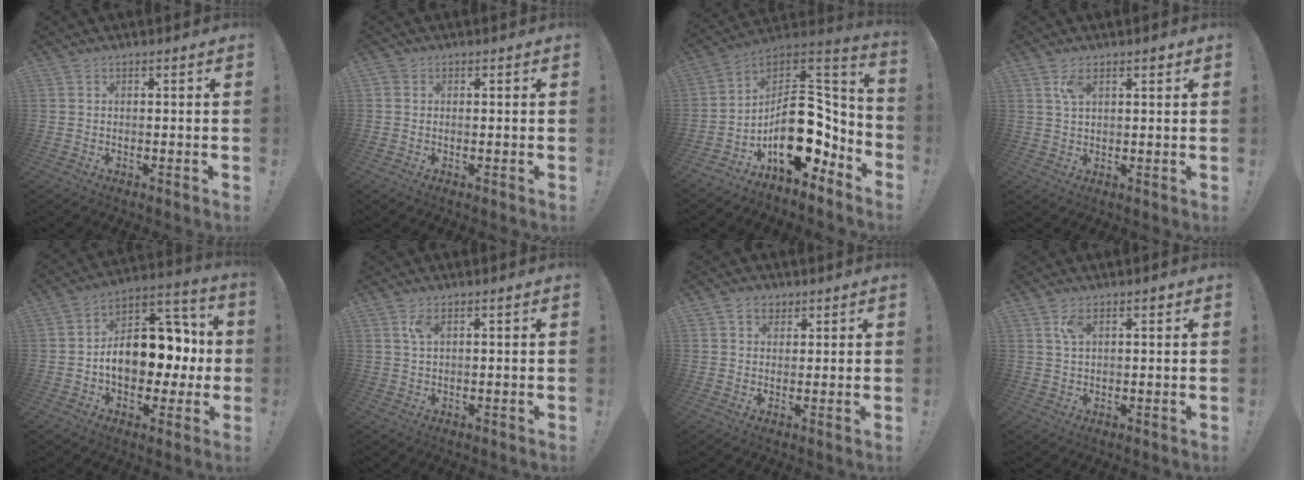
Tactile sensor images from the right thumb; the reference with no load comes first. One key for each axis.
{"total": 0.7, "fx": 0.1, "fy": 0.6, "fz": 0.2, "tx": -0.008, "ty": 0.004, "tz": 0.002}
{"total": 20.8, "fx": -4.2, "fy": 12.9, "fz": 15.8, "tx": -0.218, "ty": 0.010, "tz": -0.058}
{"total": 4.4, "fx": 2.2, "fy": 1.8, "fz": 3.4, "tx": -0.046, "ty": -0.008, "tz": 0.033}
{"total": 16.7, "fx": -1.5, "fy": 11.5, "fz": 12.1, "tx": -0.181, "ty": 0.021, "tz": -0.018}
{"total": 3.2, "fx": 1.4, "fy": 1.1, "fz": 2.7, "tx": -0.041, "ty": -0.003, "tz": 0.021}
{"total": 4.4, "fx": 2.6, "fy": 3.3, "fz": 1.3, "tx": -0.014, "ty": -0.008, "tz": 0.046}
{"total": 4.0, "fx": 1.9, "fy": 1.7, "fz": 3.0, "tx": -0.040, "ty": -0.008, "tz": 0.029}